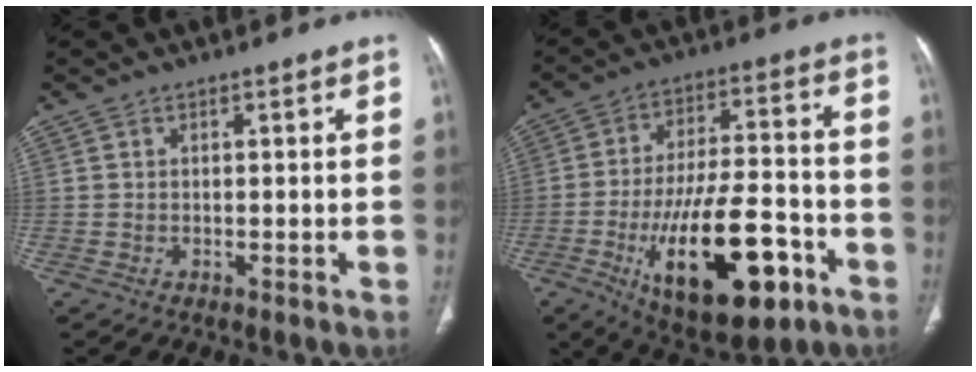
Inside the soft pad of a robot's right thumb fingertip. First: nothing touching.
{"total": 22.6, "force": [-9.1, 9.4, 18.4], "torque": [-0.298, 0.035, -0.132]}